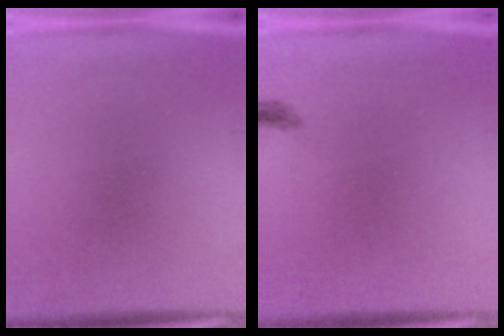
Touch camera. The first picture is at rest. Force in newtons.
{"total": 0.7}